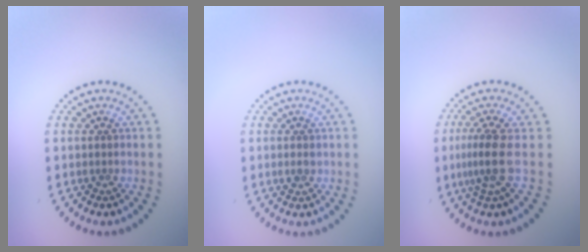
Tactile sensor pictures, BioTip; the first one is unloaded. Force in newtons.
{"total": 1.0, "press": 0.9, "slide": 0.3}
{"total": 2.8, "press": 1.9, "slide": 2.1}